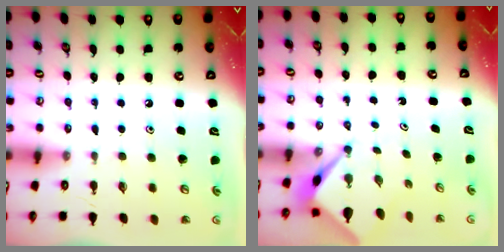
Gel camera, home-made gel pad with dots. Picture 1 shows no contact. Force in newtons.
{"total": 2.6, "press": 2.6, "slide": 0.1}